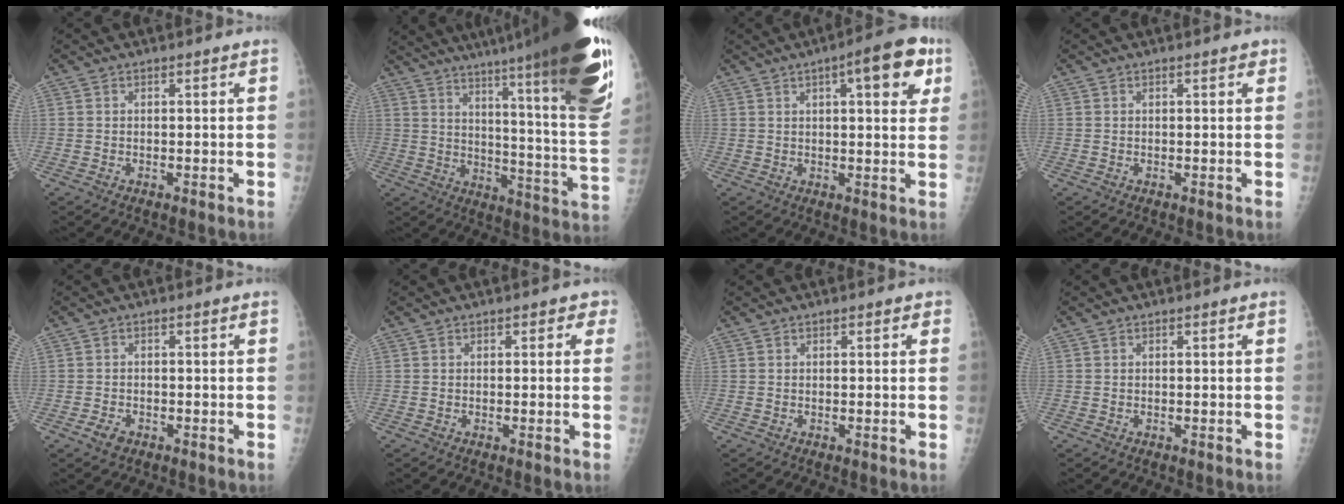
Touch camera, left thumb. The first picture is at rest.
{"total": 33.0, "force": [22.3, 3.0, 24.2], "torque": [-0.270, -0.105, 0.309]}
{"total": 11.2, "force": [4.7, 3.7, 9.5], "torque": [-0.098, -0.001, 0.053]}
{"total": 0.9, "force": [0.5, 0.4, 0.6], "torque": [-0.005, 0.001, 0.003]}
{"total": 2.2, "force": [-1.4, 1.4, 1.0], "torque": [-0.018, 0.003, -0.021]}
{"total": 2.0, "force": [0.7, 1.4, 1.2], "torque": [0.011, 0.004, 0.000]}
{"total": 0.9, "force": [0.3, 0.5, 0.6], "torque": [0.000, 0.002, 0.000]}
{"total": 0.0}